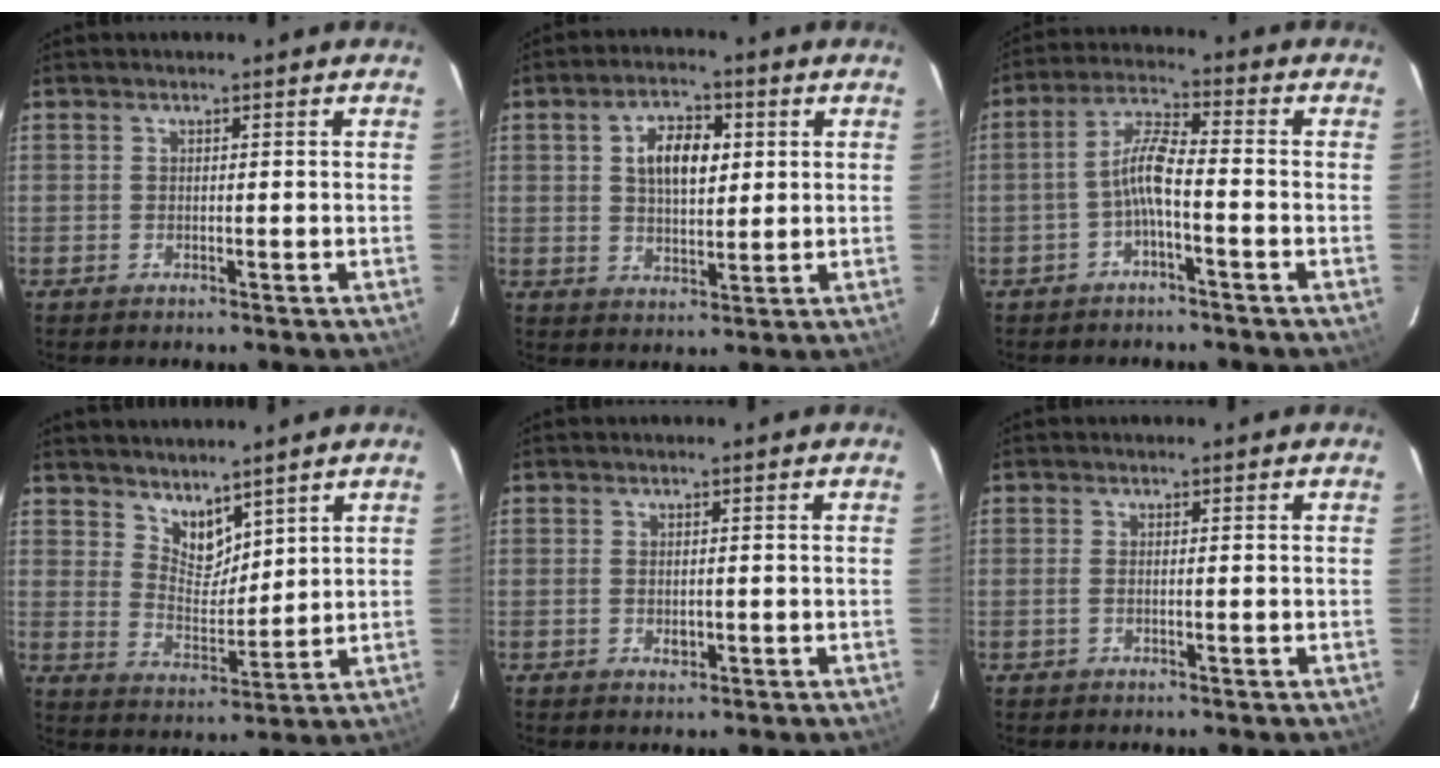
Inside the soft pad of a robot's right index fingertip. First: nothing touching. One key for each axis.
{"total": 8.1, "fx": 2.1, "fy": 4.4, "fz": 6.4, "tx": -0.112, "ty": 0.017, "tz": 0.040}
{"total": 5.6, "fx": -2.2, "fy": 0.8, "fz": 5.1, "tx": -0.112, "ty": 0.015, "tz": -0.043}
{"total": 6.6, "fx": 5.4, "fy": 3.1, "fz": 2.3, "tx": -0.029, "ty": -0.002, "tz": 0.104}
{"total": 1.5, "fx": -0.3, "fy": 1.0, "fz": 1.1, "tx": -0.018, "ty": -0.002, "tz": -0.002}
{"total": 0.7, "fx": -0.1, "fy": 0.3, "fz": 0.6, "tx": -0.016, "ty": -0.001, "tz": -0.003}